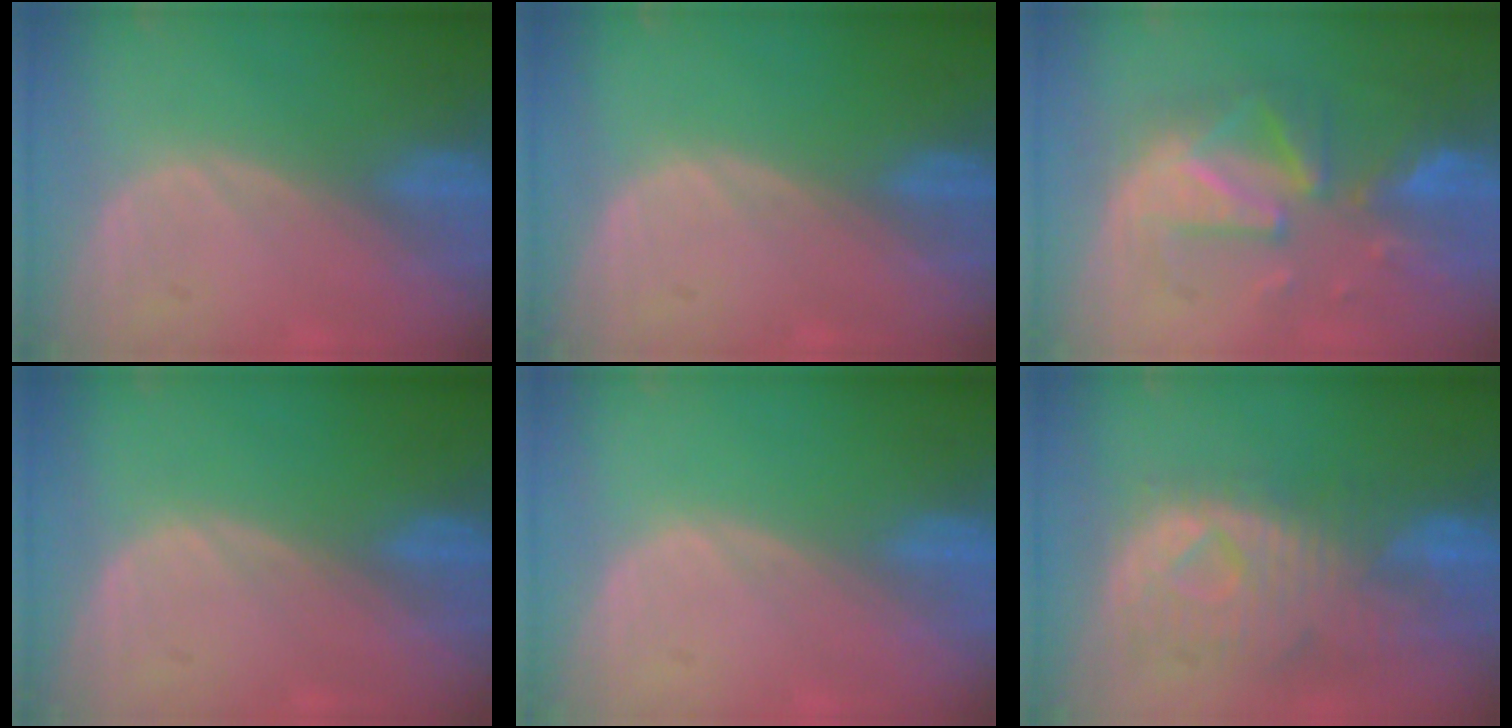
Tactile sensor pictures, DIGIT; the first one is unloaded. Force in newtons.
{"total": 0.0}
{"total": 9.4, "press": 9.0, "slide": 2.5}
{"total": 0.0}
{"total": 0.0}
{"total": 11.0, "press": 9.7, "slide": 5.3}